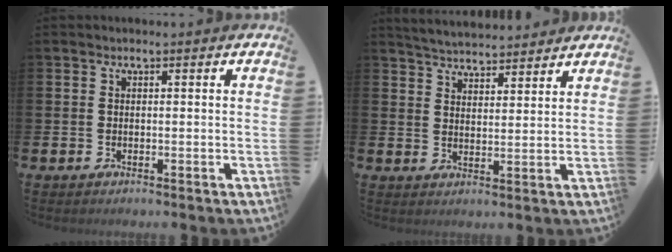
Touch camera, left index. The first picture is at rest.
{"total": 4.6, "force": [4.6, 0.4, 0.0], "torque": [-0.009, -0.030, 0.082]}